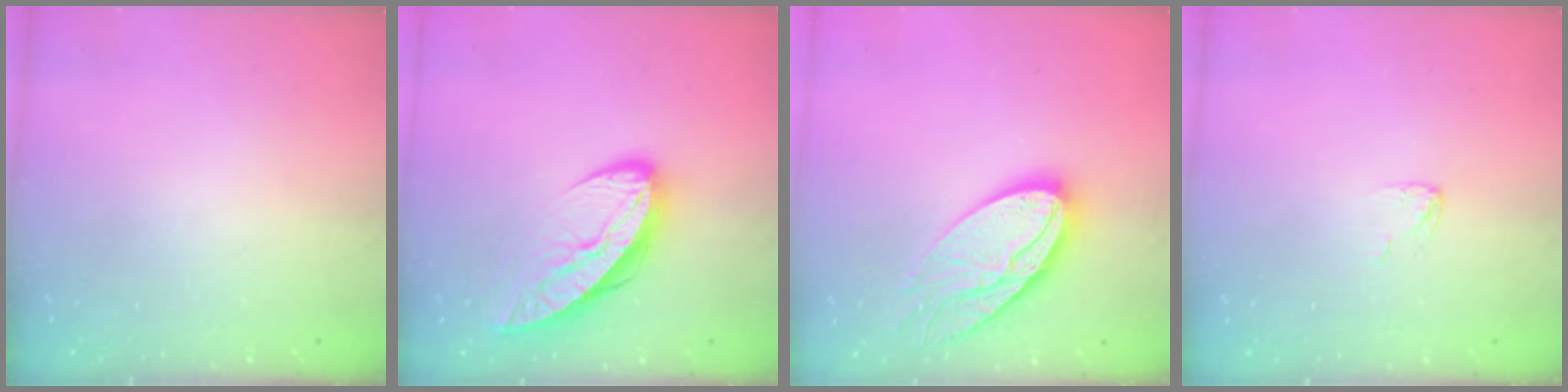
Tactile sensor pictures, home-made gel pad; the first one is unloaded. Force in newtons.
{"total": 11.4, "press": 11.4, "slide": 0.7}
{"total": 16.9, "press": 16.8, "slide": 1.8}
{"total": 3.0, "press": 2.9, "slide": 0.3}